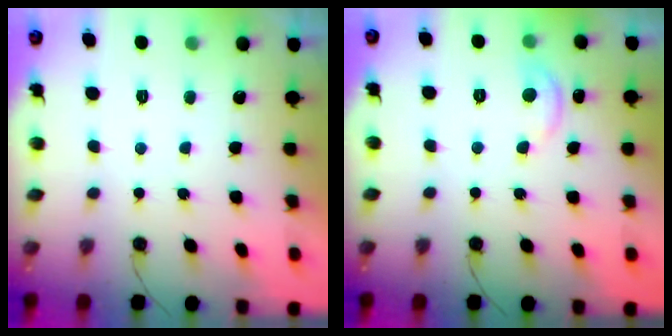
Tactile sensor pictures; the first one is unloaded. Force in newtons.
{"total": 7.2, "press": 7.1, "slide": 0.8}